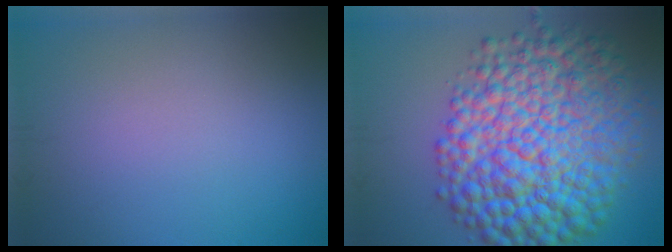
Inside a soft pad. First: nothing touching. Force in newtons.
{"total": 13.9, "press": 13.9, "slide": 0.0}